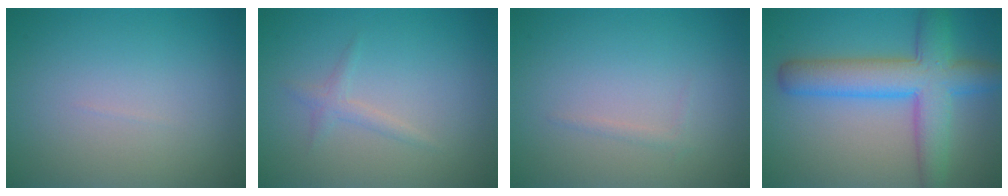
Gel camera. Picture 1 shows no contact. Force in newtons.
{"total": 1.1, "press": 1.1, "slide": 0.0}
{"total": 0.6, "press": 0.6, "slide": 0.1}
{"total": 7.4, "press": 7.4, "slide": 0.2}